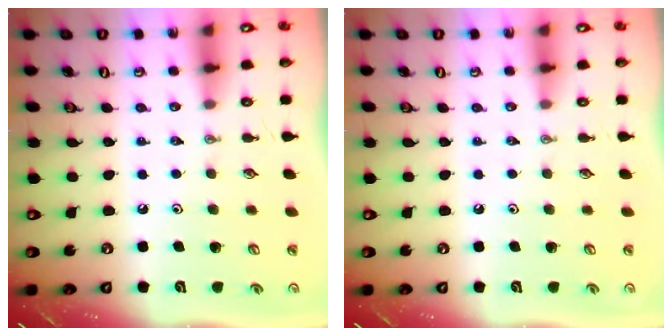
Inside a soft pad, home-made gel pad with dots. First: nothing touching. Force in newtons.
{"total": 0.0}